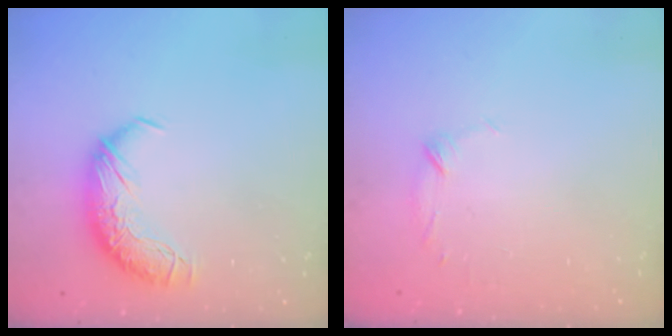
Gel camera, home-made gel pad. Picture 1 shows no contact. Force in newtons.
{"total": 7.0, "press": 7.0, "slide": 0.8}